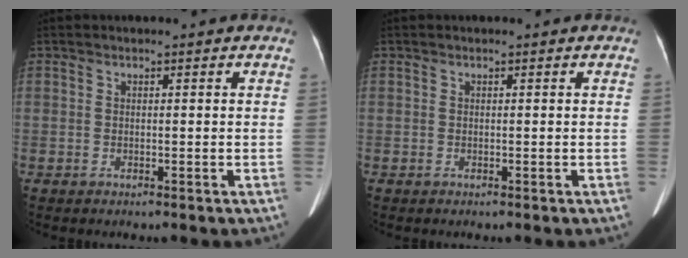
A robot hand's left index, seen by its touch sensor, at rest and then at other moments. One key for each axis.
{"total": 0.0}